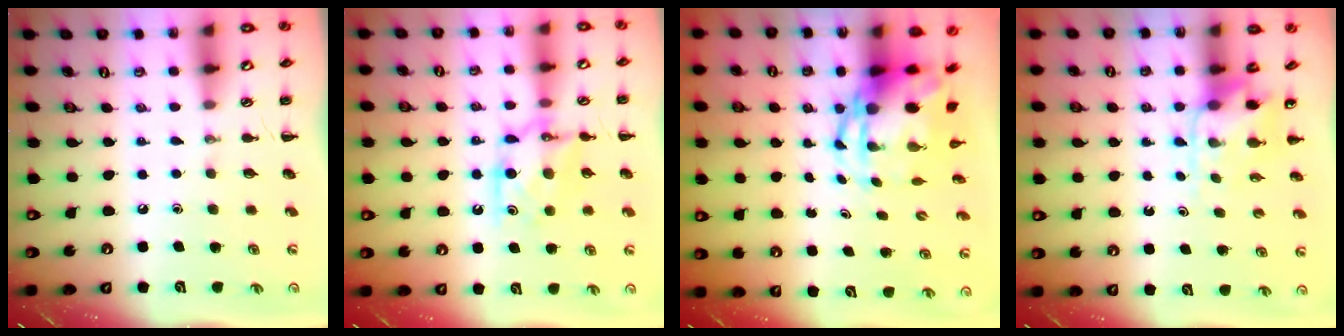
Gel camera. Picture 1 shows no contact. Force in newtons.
{"total": 10.5, "press": 10.5, "slide": 0.5}
{"total": 6.7, "press": 6.4, "slide": 1.9}
{"total": 4.8, "press": 4.8, "slide": 0.3}